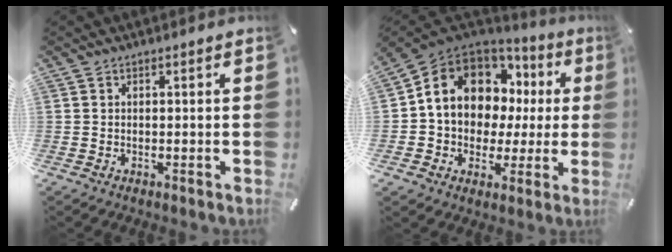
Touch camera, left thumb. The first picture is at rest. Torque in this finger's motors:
{"motor_torque": [0.90, 0.69, 1.98, 0.21, 0.26]}